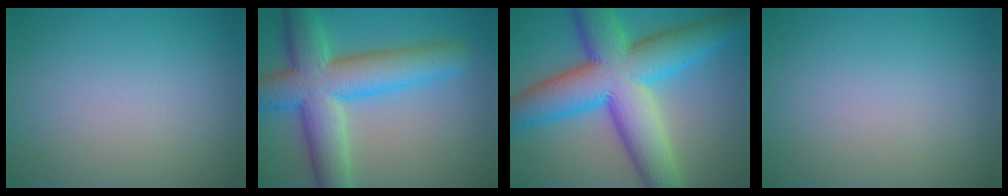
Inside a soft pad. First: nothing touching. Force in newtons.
{"total": 9.9, "press": 9.9, "slide": 0.6}
{"total": 13.6, "press": 13.6, "slide": 0.1}
{"total": 0.0}